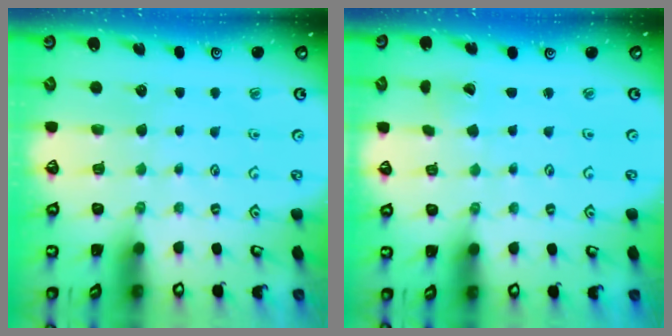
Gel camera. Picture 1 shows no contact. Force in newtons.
{"total": 0.0}